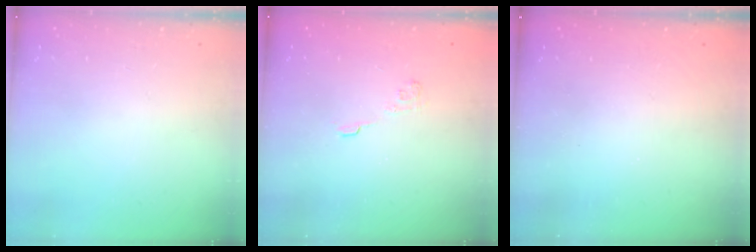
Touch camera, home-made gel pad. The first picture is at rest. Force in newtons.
{"total": 2.9, "press": 2.5, "slide": 1.4}
{"total": 2.3, "press": 2.2, "slide": 0.8}